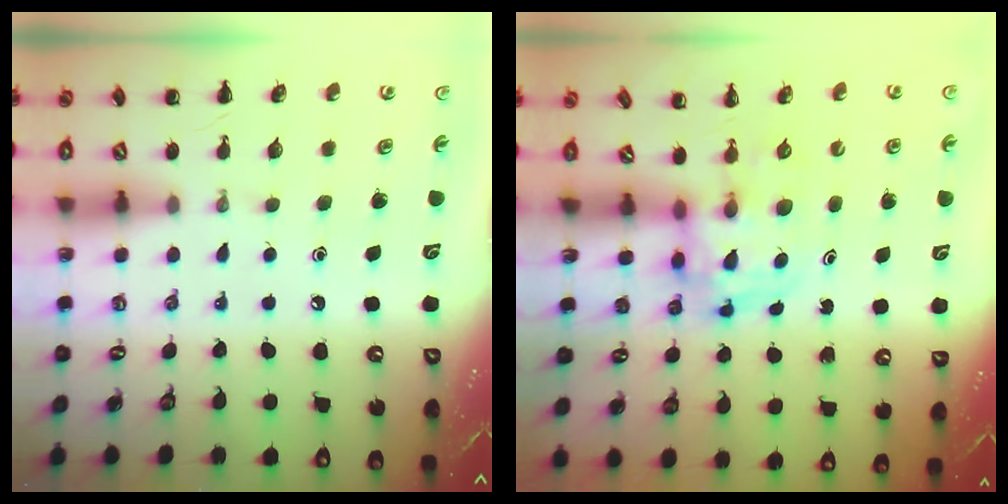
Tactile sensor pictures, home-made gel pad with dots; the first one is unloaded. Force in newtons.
{"total": 3.7, "press": 3.7, "slide": 0.6}